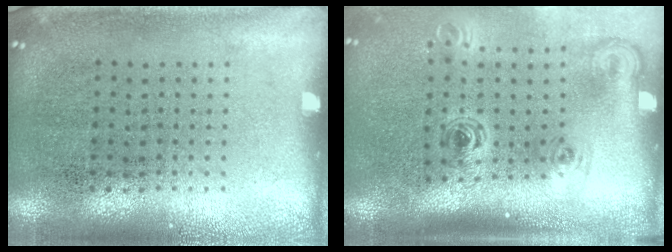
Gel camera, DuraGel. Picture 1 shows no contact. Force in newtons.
{"total": 2.2, "press": 1.5, "slide": 1.7}